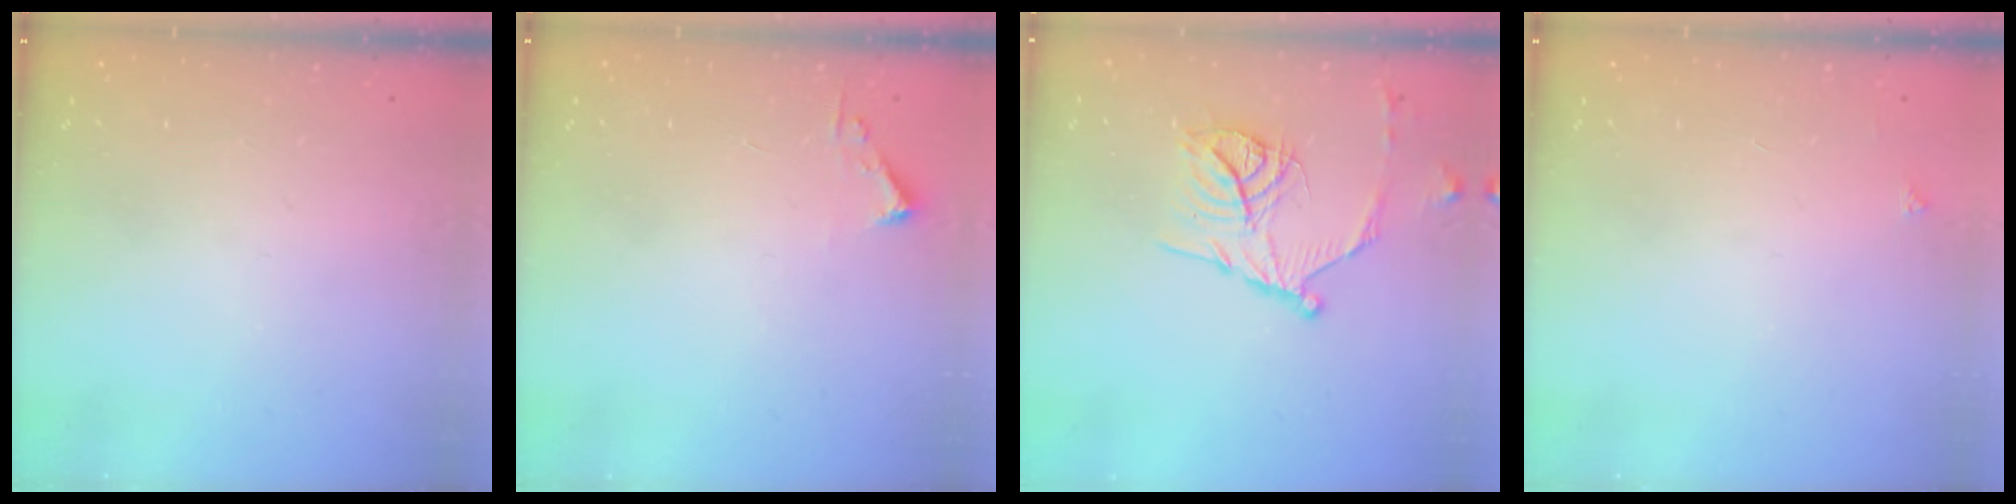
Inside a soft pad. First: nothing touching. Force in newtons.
{"total": 2.4, "press": 2.4, "slide": 0.3}
{"total": 15.4, "press": 15.3, "slide": 1.5}
{"total": 2.1, "press": 2.1, "slide": 0.3}